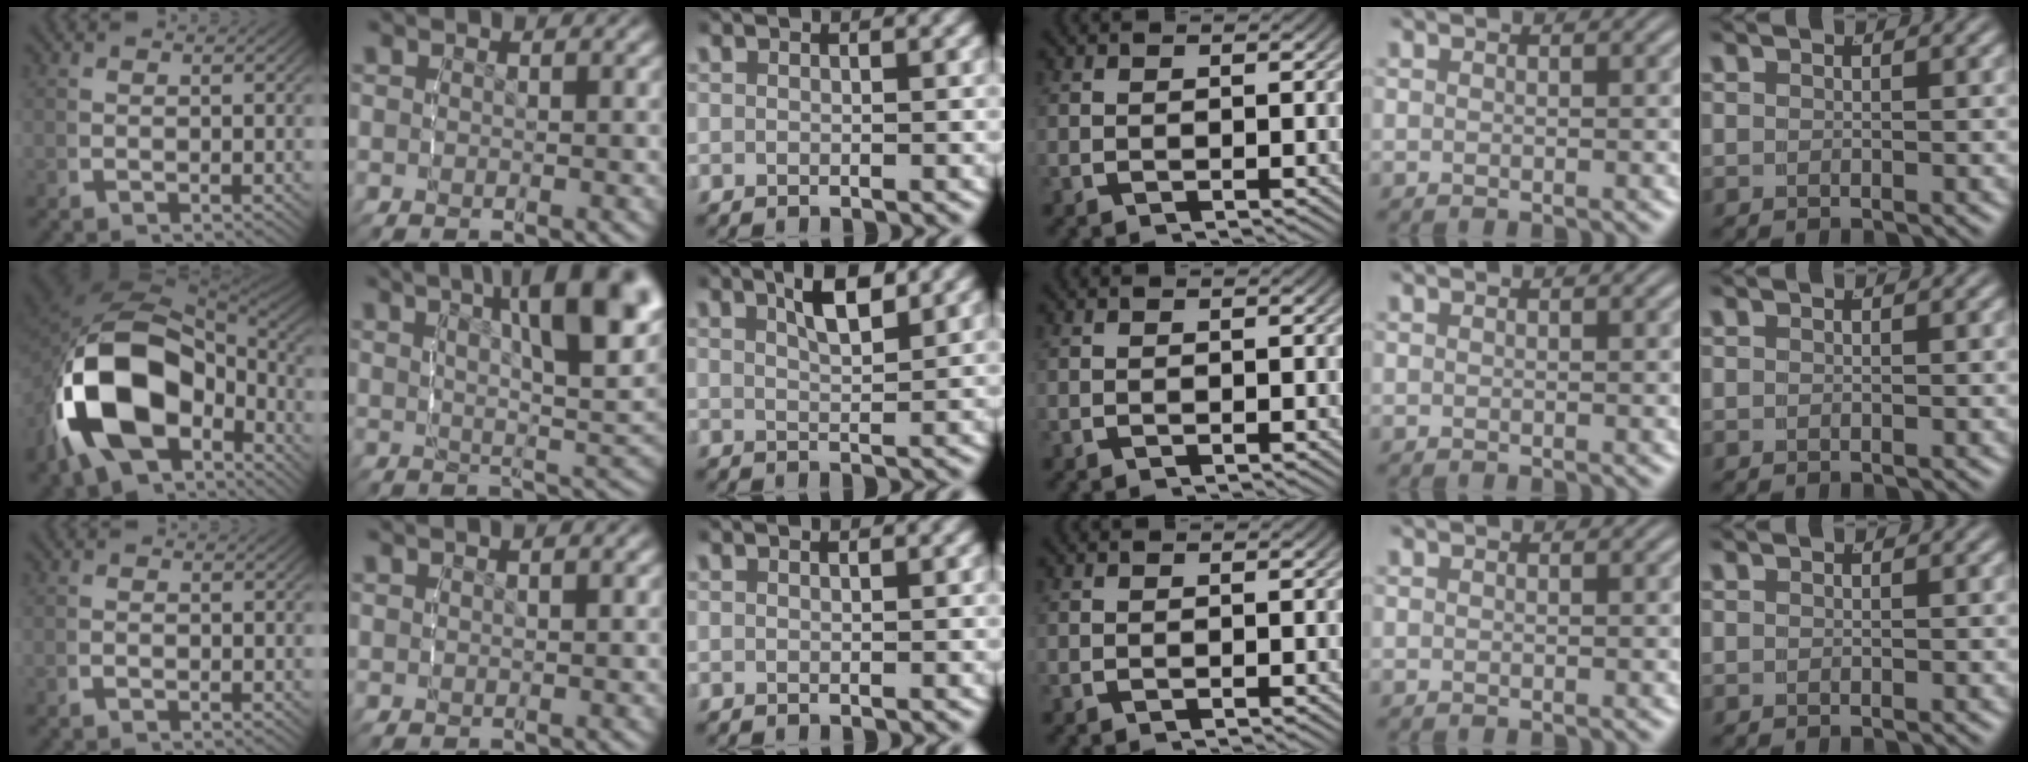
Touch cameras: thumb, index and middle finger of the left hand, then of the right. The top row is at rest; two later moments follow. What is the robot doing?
{"motion": "lift_and_place", "object": "lipstick"}